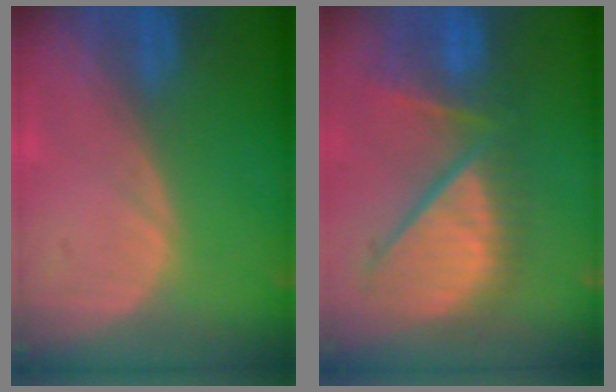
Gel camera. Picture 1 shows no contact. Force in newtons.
{"total": 11.5, "press": 10.4, "slide": 5.0}